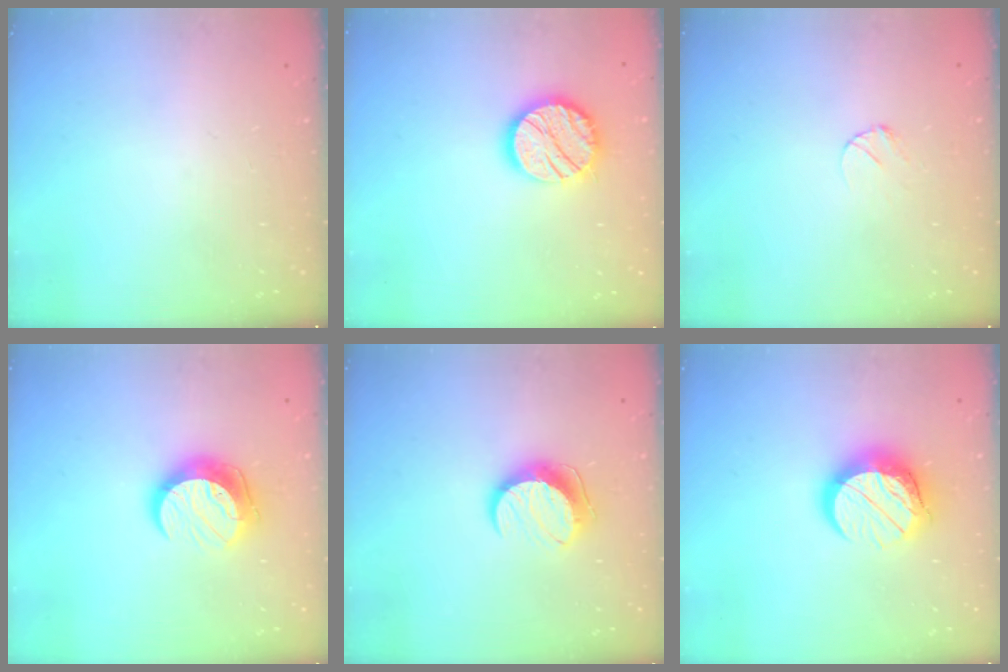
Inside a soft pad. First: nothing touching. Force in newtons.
{"total": 14.9, "press": 14.9, "slide": 0.9}
{"total": 3.2, "press": 3.2, "slide": 0.5}
{"total": 11.6, "press": 11.5, "slide": 1.0}
{"total": 9.9, "press": 9.8, "slide": 0.5}
{"total": 12.4, "press": 12.3, "slide": 1.3}